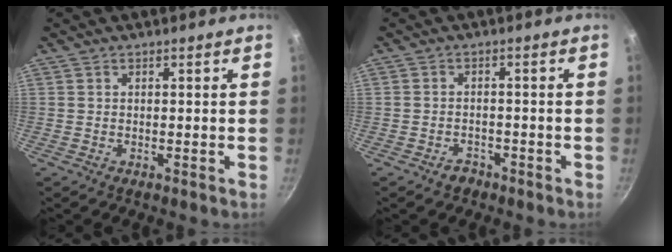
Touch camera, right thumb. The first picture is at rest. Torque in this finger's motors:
{"motor_torque": [-0.20, 0.07, 0.33, -0.03, 0.07]}